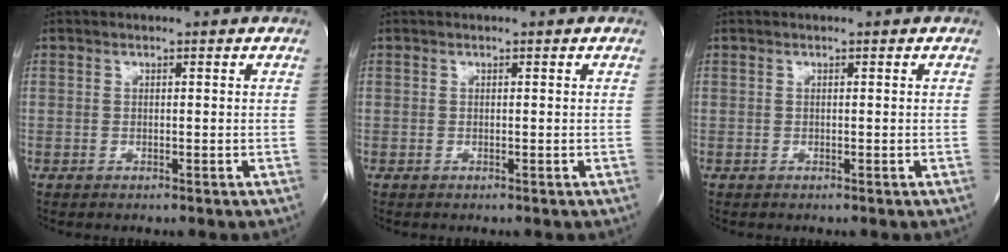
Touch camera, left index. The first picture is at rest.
{"total": 0.5, "force": [0.5, 0.0, 0.1], "torque": [-0.005, 0.000, 0.007]}
{"total": 0.0}